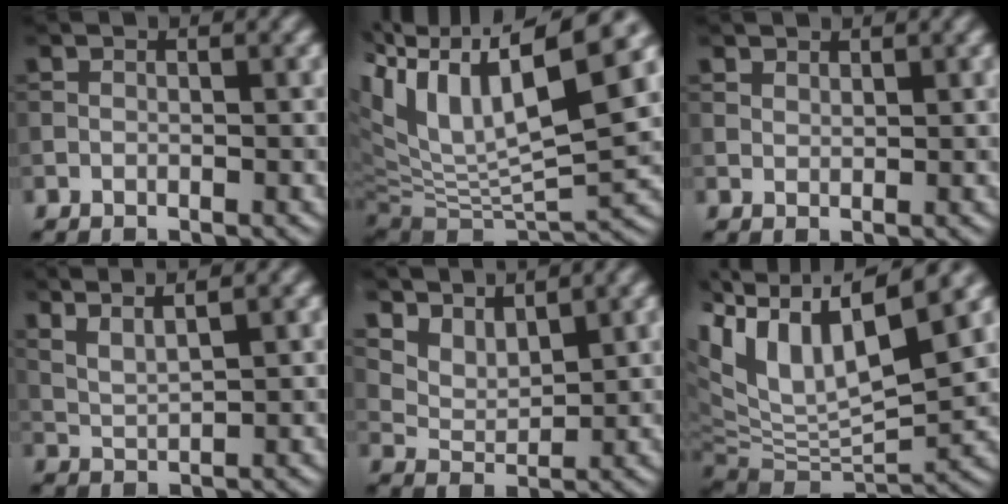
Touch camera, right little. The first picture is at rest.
{"total": 14.1, "force": [5.1, 4.9, 12.3], "torque": [-0.225, 0.016, 0.090]}
{"total": 1.3, "force": [1.1, 0.6, 0.2], "torque": [-0.006, 0.000, 0.023]}
{"total": 4.1, "force": [3.2, 0.9, 2.4], "torque": [-0.036, 0.011, 0.048]}
{"total": 4.0, "force": [3.6, 1.4, 1.2], "torque": [-0.041, -0.008, 0.074]}
{"total": 11.3, "force": [4.1, 4.3, 9.7], "torque": [-0.199, 0.008, 0.076]}